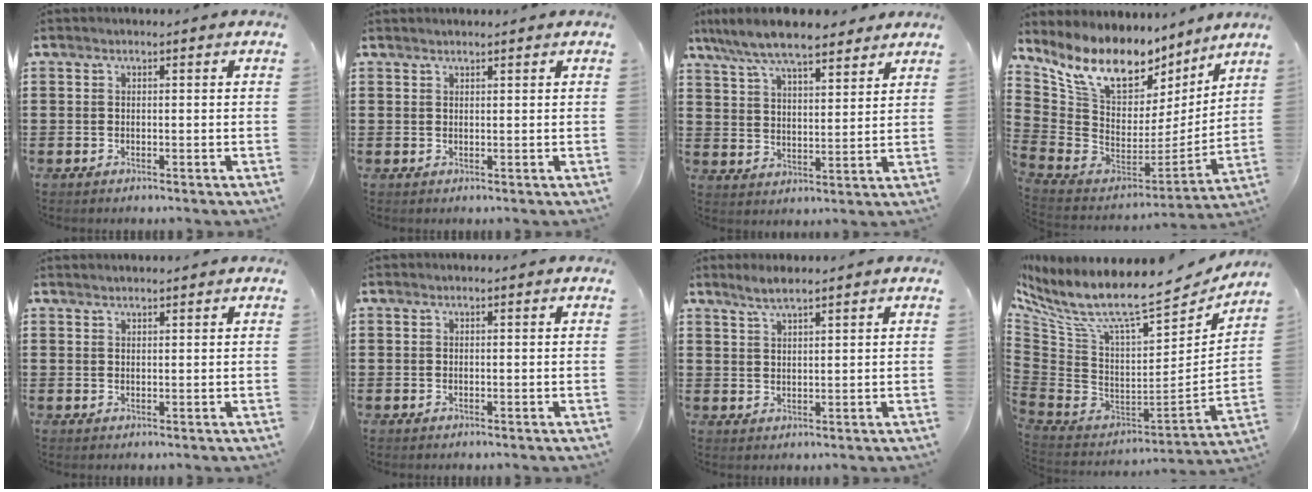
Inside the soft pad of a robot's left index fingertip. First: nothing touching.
{"total": 0.8, "force": [0.8, 0.0, 0.1], "torque": [-0.003, -0.001, 0.015]}
{"total": 8.4, "force": [7.4, 1.5, 3.7], "torque": [-0.096, -0.020, 0.134]}
{"total": 12.7, "force": [9.7, 5.5, 6.2], "torque": [-0.162, -0.067, 0.172]}
{"total": 1.0, "force": [1.0, 0.1, 0.1], "torque": [-0.003, 0.000, 0.019]}
{"total": 0.0}
{"total": 2.7, "force": [2.2, 0.3, 1.6], "torque": [-0.035, 0.003, 0.040]}
{"total": 10.8, "force": [7.3, 2.9, 7.5], "torque": [-0.165, -0.065, 0.119]}